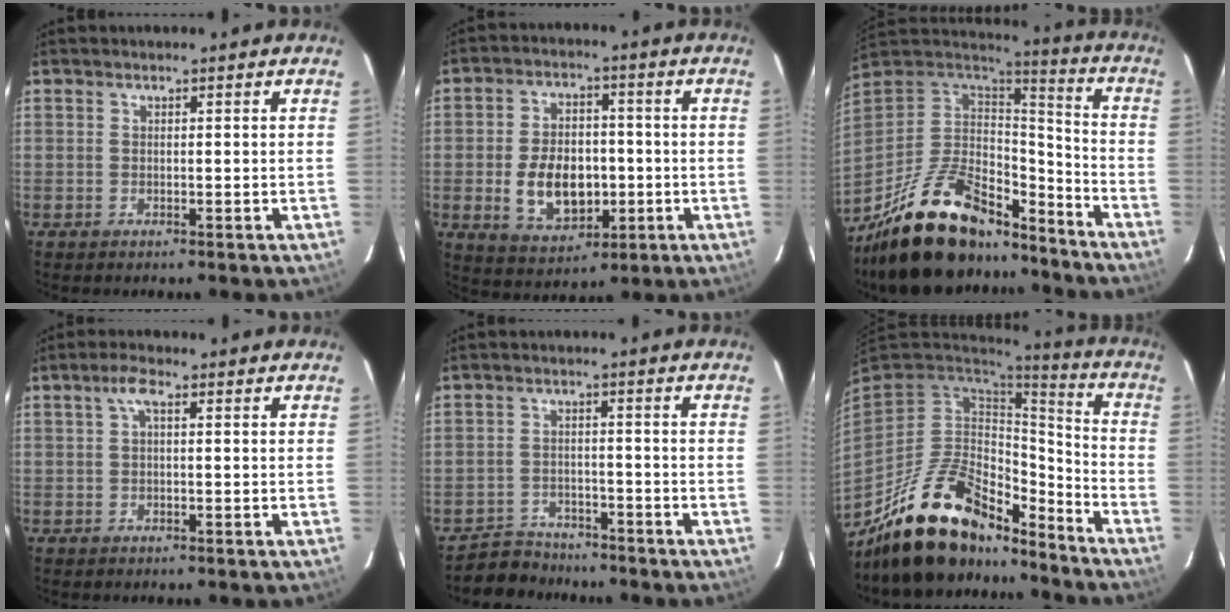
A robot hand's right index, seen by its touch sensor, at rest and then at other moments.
{"total": 12.0, "force": [-2.3, 7.7, 8.8], "torque": [-0.178, 0.007, -0.020]}
{"total": 26.6, "force": [-19.5, 10.9, 14.5], "torque": [-0.281, 0.001, -0.305]}
{"total": 2.6, "force": [0.6, 0.8, 2.4], "torque": [-0.050, 0.010, 0.010]}
{"total": 5.8, "force": [-5.1, 2.9, -0.3], "torque": [-0.011, 0.016, -0.083]}
{"total": 21.4, "force": [-16.7, 8.9, 10.0], "torque": [-0.199, 0.024, -0.271]}